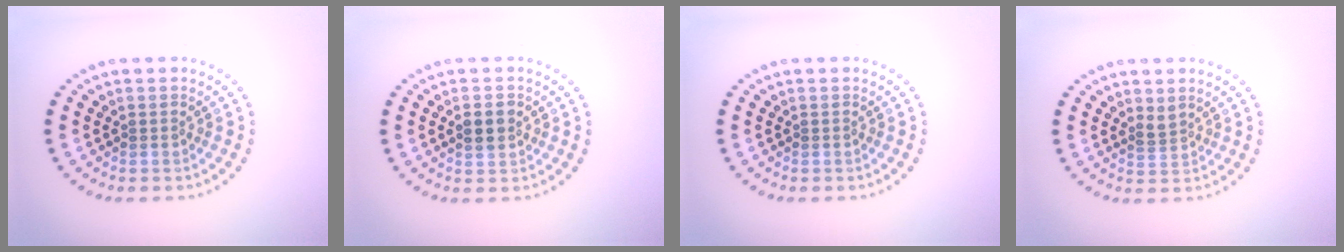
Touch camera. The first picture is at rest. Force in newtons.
{"total": 2.4, "press": 2.4, "slide": 0.2}
{"total": 0.0}
{"total": 1.0, "press": 0.6, "slide": 0.8}